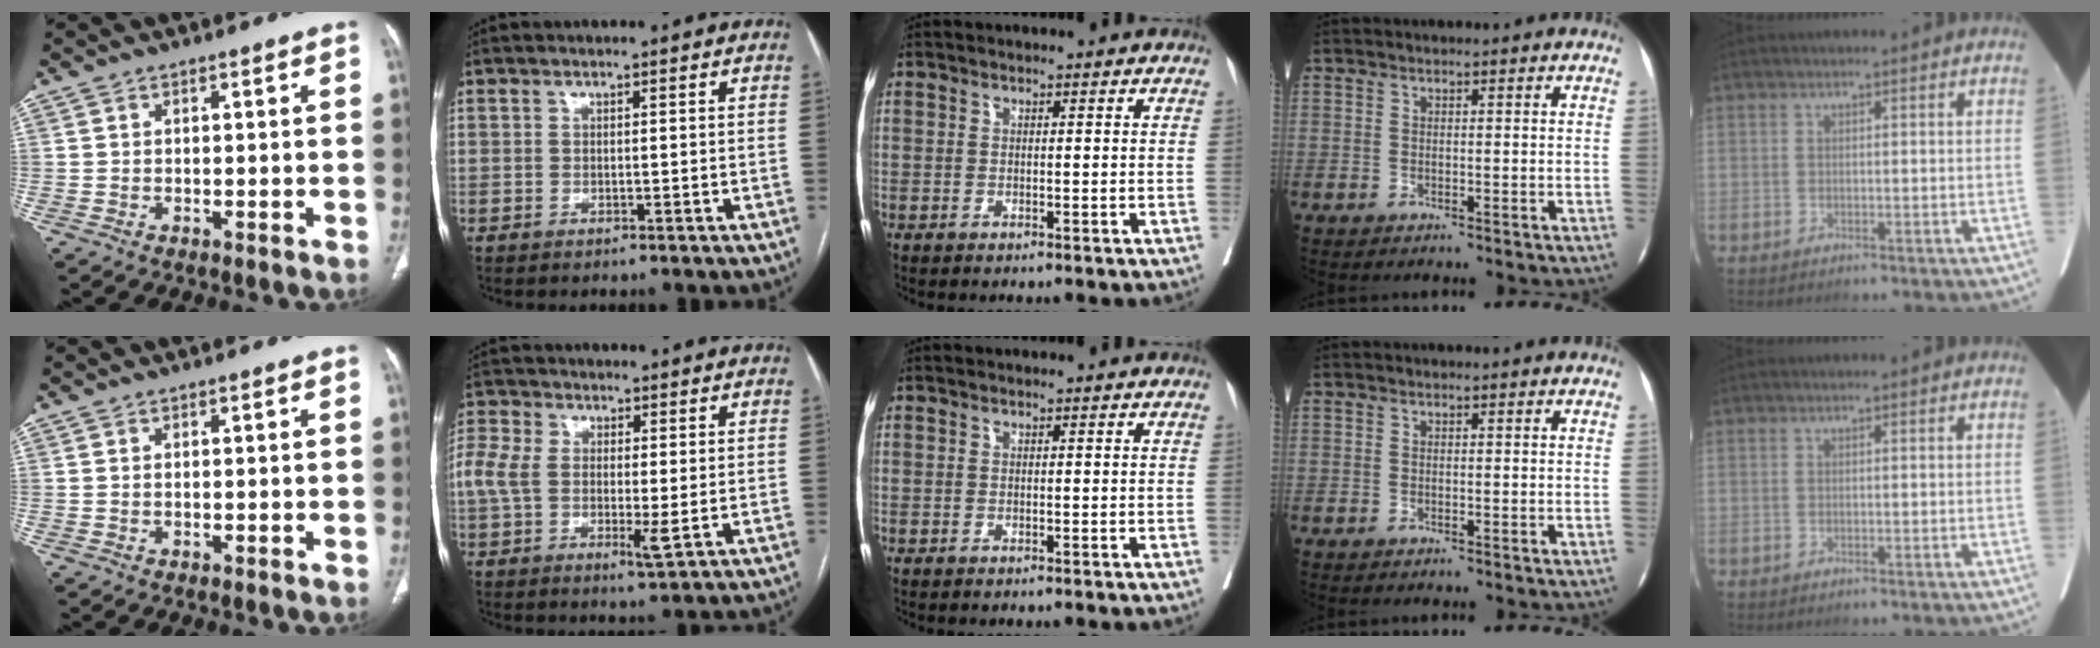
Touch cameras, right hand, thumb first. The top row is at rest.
{"index": {"total": 9.1, "force": [-0.2, 4.2, 8.1], "torque": [-0.183, 0.011, 0.002]}}